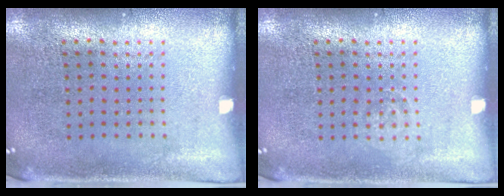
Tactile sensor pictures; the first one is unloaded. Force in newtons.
{"total": 0.7, "press": 0.7, "slide": 0.2}